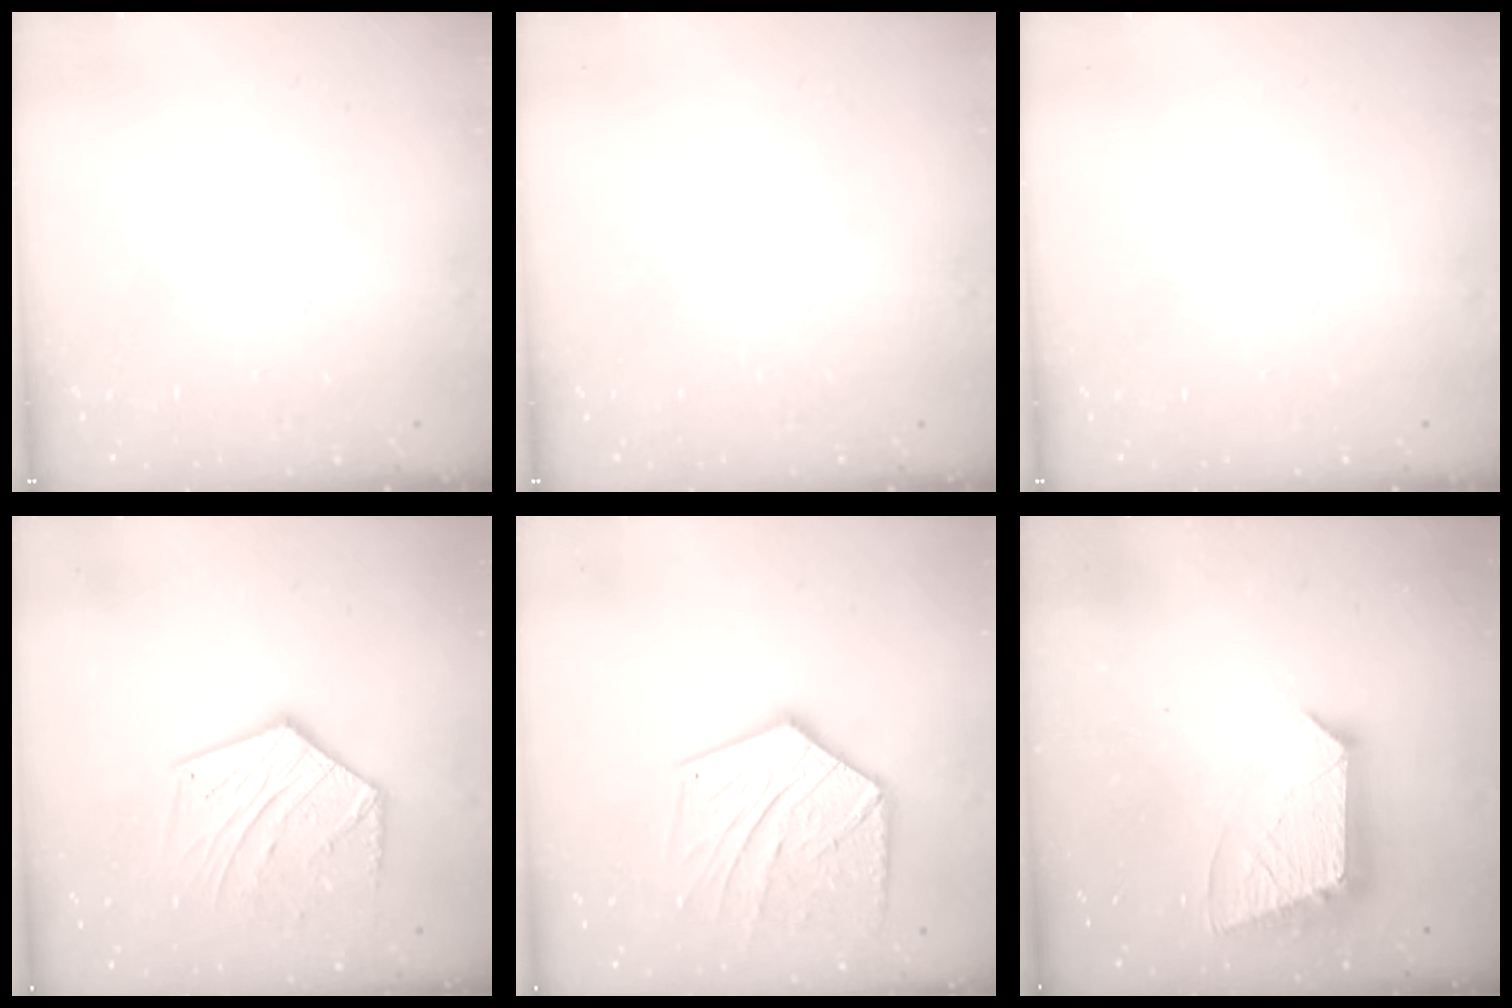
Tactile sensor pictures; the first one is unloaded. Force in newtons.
{"total": 0.0}
{"total": 0.0}
{"total": 16.1, "press": 16.1, "slide": 1.3}
{"total": 17.6, "press": 17.6, "slide": 1.0}
{"total": 11.5, "press": 11.5, "slide": 0.7}